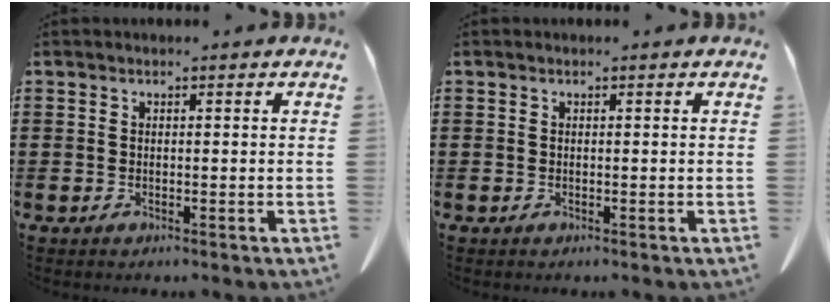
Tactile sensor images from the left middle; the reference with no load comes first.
{"total": 0.0}